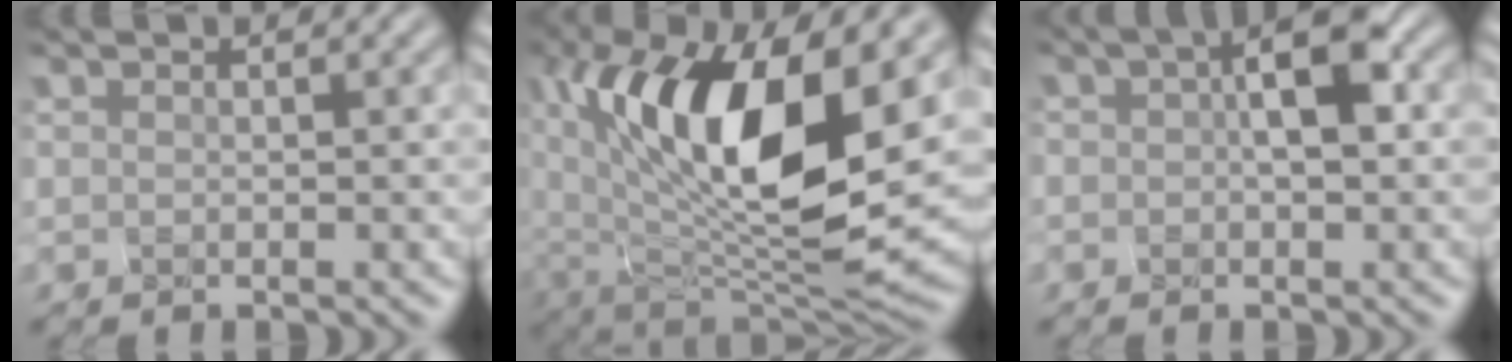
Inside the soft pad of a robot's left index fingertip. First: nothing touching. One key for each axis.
{"total": 12.9, "fx": 3.4, "fy": 5.3, "fz": 11.3, "tx": -0.209, "ty": -0.009, "tz": 0.078}
{"total": 3.3, "fx": 0.0, "fy": 1.3, "fz": 3.0, "tx": -0.056, "ty": 0.011, "tz": 0.014}